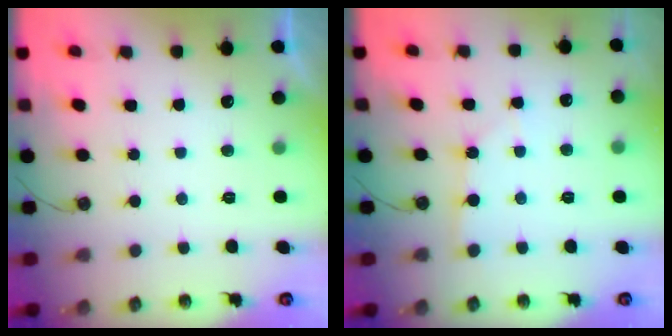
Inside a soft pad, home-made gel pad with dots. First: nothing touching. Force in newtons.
{"total": 1.2, "press": 1.2, "slide": 0.1}